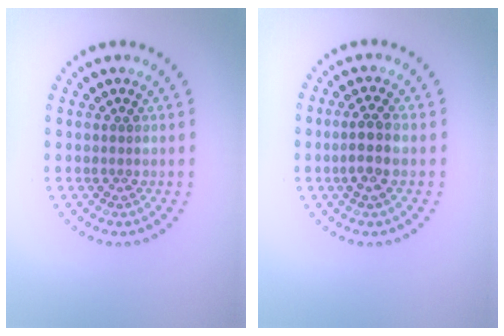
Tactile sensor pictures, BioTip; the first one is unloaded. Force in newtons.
{"total": 2.5, "press": 2.3, "slide": 1.1}